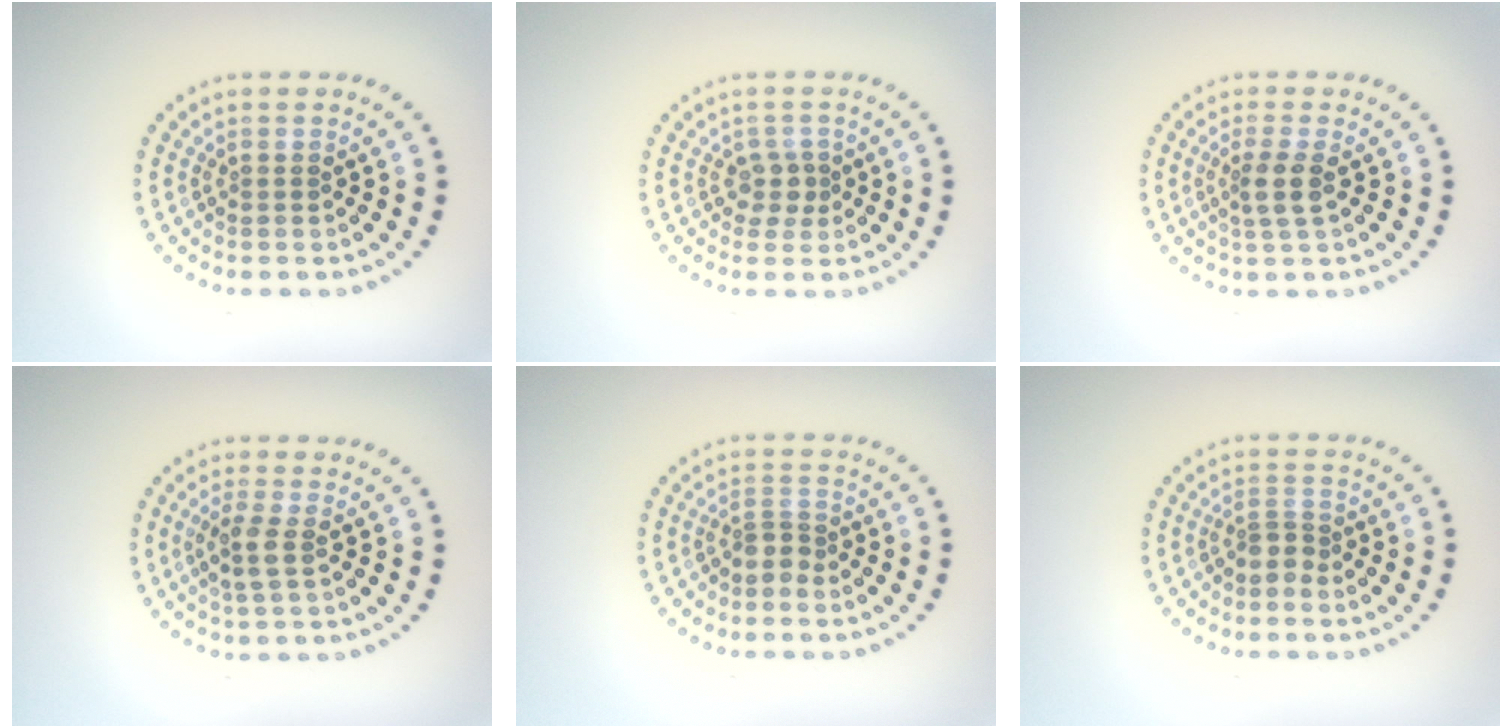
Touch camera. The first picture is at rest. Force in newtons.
{"total": 1.8, "press": 1.4, "slide": 1.1}
{"total": 2.2, "press": 1.8, "slide": 1.3}
{"total": 1.8, "press": 1.6, "slide": 0.9}
{"total": 1.5, "press": 1.0, "slide": 1.1}
{"total": 1.5, "press": 1.0, "slide": 1.1}